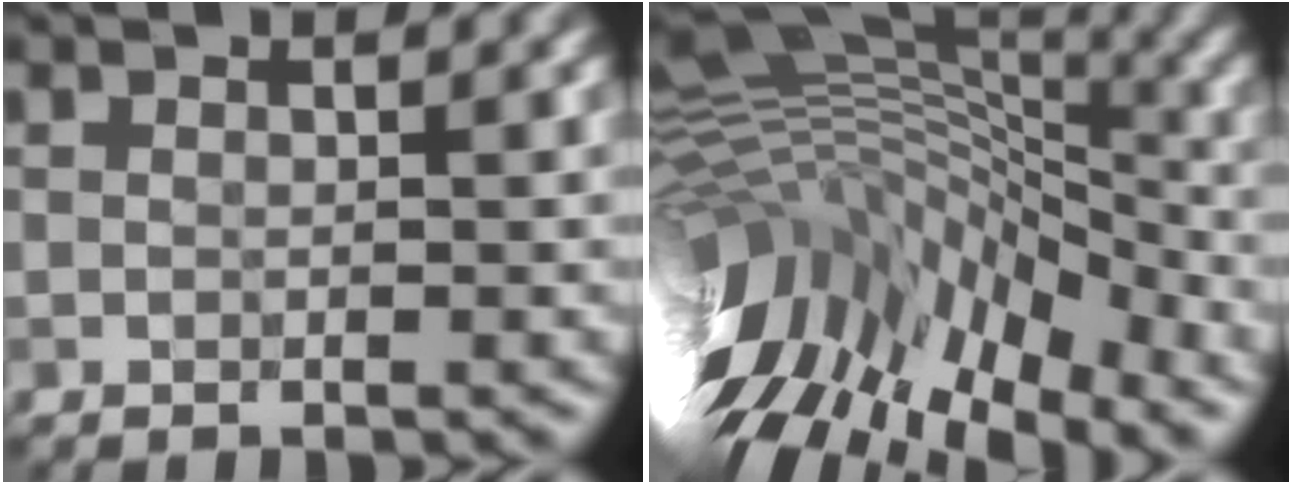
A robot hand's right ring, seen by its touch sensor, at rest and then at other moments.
{"total": 15.4, "force": [-3.3, 6.8, 13.4], "torque": [-0.251, 0.001, -0.036]}